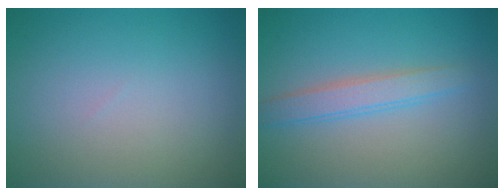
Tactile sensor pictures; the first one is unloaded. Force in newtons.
{"total": 2.5, "press": 2.5, "slide": 0.0}